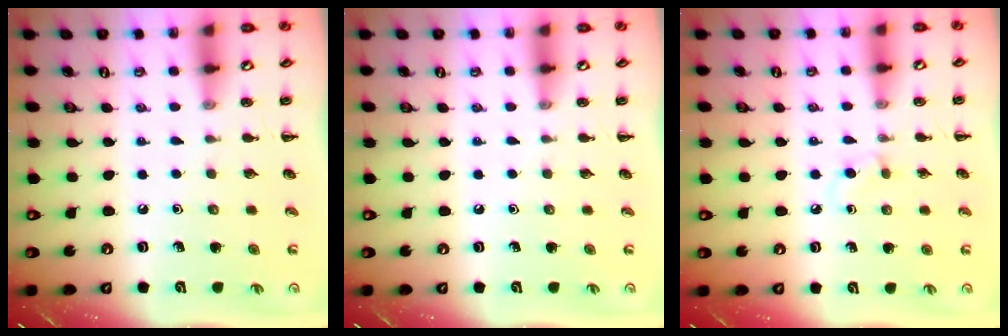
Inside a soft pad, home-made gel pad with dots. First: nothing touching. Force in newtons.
{"total": 0.0}
{"total": 1.9, "press": 1.6, "slide": 1.0}